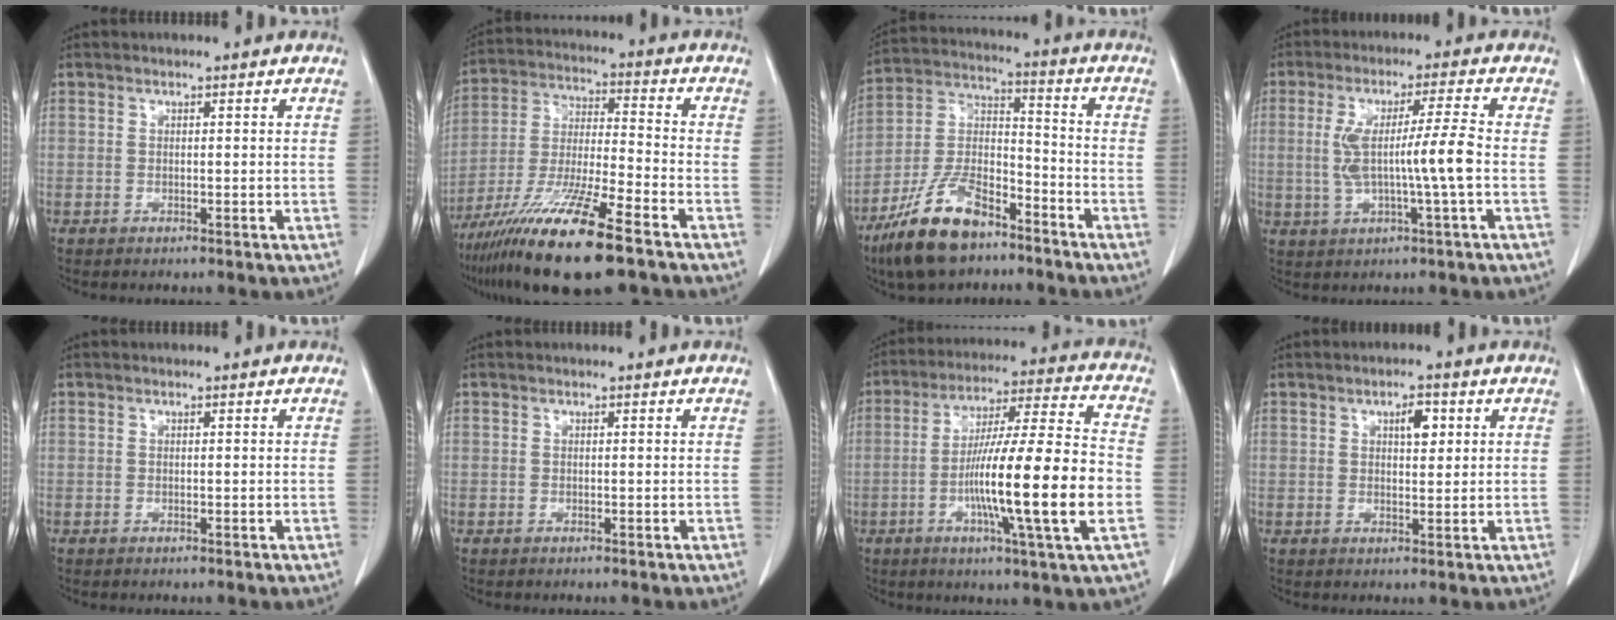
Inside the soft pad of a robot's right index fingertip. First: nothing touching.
{"total": 17.0, "force": [-10.9, 1.2, 13.0], "torque": [-0.260, -0.046, -0.201]}
{"total": 14.3, "force": [-9.9, 5.3, 9.0], "torque": [-0.185, 0.000, -0.187]}
{"total": 8.9, "force": [-0.6, -0.5, 8.9], "torque": [-0.173, 0.007, -0.007]}
{"total": 0.0}
{"total": 0.0}
{"total": 19.8, "force": [-4.5, 0.1, 19.2], "torque": [-0.312, -0.002, -0.077]}
{"total": 3.3, "force": [1.3, 1.3, 2.7], "torque": [-0.044, 0.001, 0.020]}